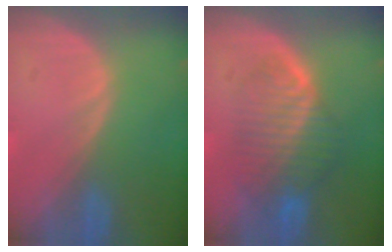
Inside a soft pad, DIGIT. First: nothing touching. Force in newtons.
{"total": 7.9, "press": 7.1, "slide": 3.4}